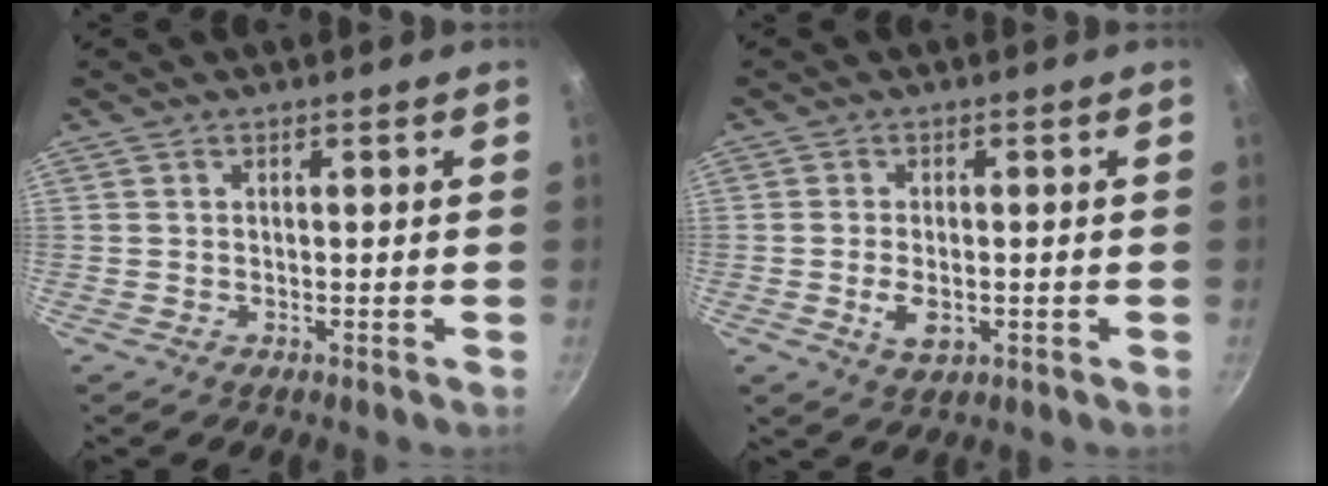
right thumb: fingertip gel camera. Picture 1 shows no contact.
{"total": 4.6, "force": [-1.0, 2.6, 3.6], "torque": [-0.064, -0.001, -0.014]}